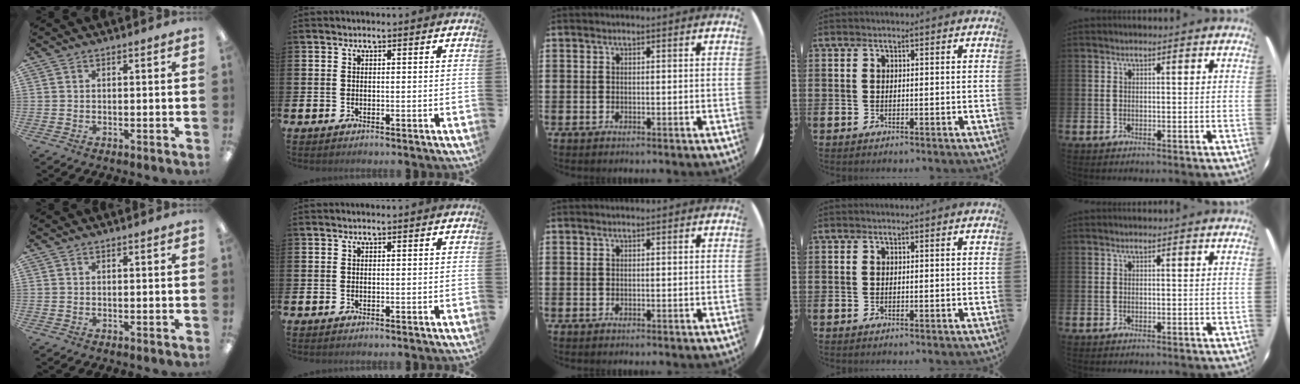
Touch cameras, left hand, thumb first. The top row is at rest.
{}